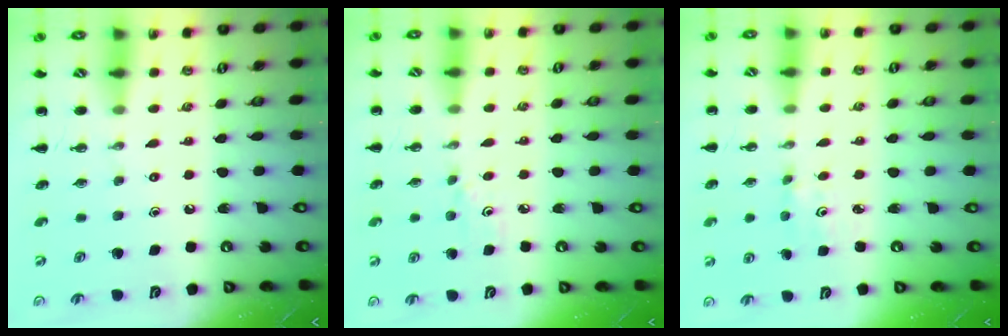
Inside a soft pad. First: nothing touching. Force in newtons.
{"total": 3.4, "press": 3.1, "slide": 1.3}
{"total": 1.4, "press": 1.3, "slide": 0.5}